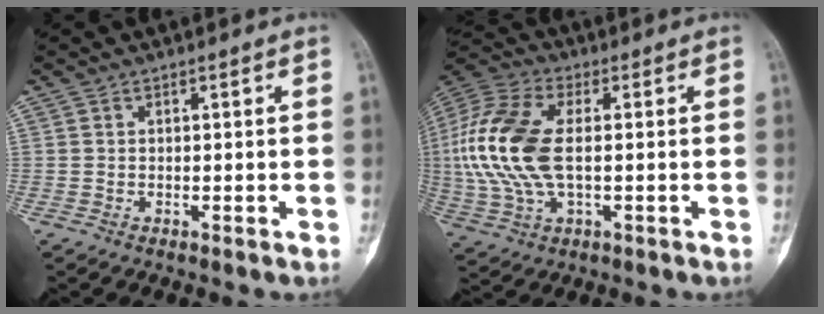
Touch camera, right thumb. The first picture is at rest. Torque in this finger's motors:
{"motor_torque": [2.00, 1.83, 1.39, -1.37, 0.51]}